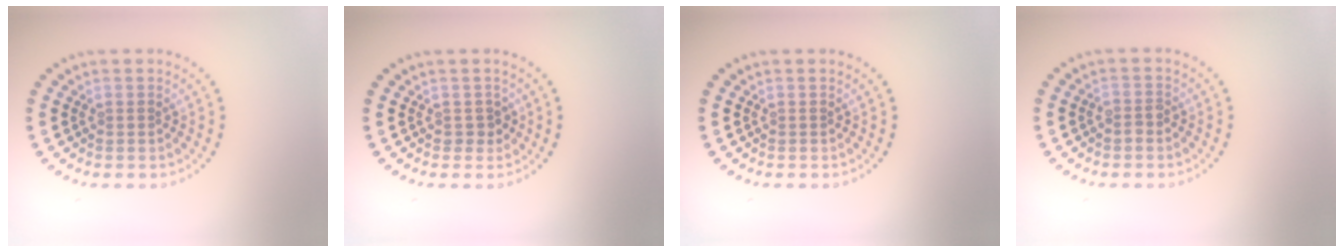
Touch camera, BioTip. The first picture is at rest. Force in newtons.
{"total": 1.1, "press": 1.0, "slide": 0.6}
{"total": 0.0}
{"total": 0.9, "press": 0.7, "slide": 0.5}